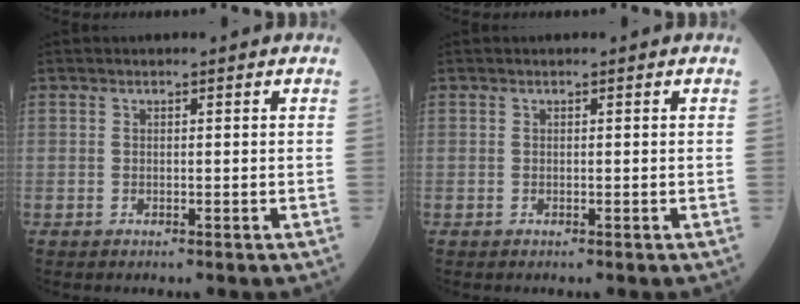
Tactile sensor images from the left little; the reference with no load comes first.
{"total": 0.0}